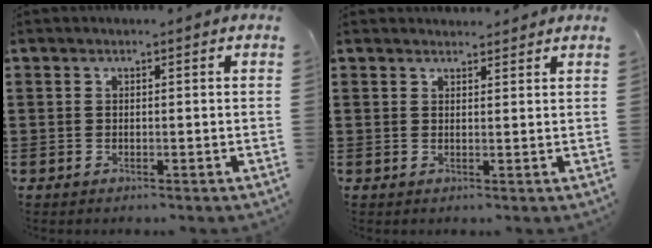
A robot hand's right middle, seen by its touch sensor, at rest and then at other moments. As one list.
[{"total": 1.7, "force": [1.7, 0.2, -0.2], "torque": [0.006, -0.002, 0.031]}]